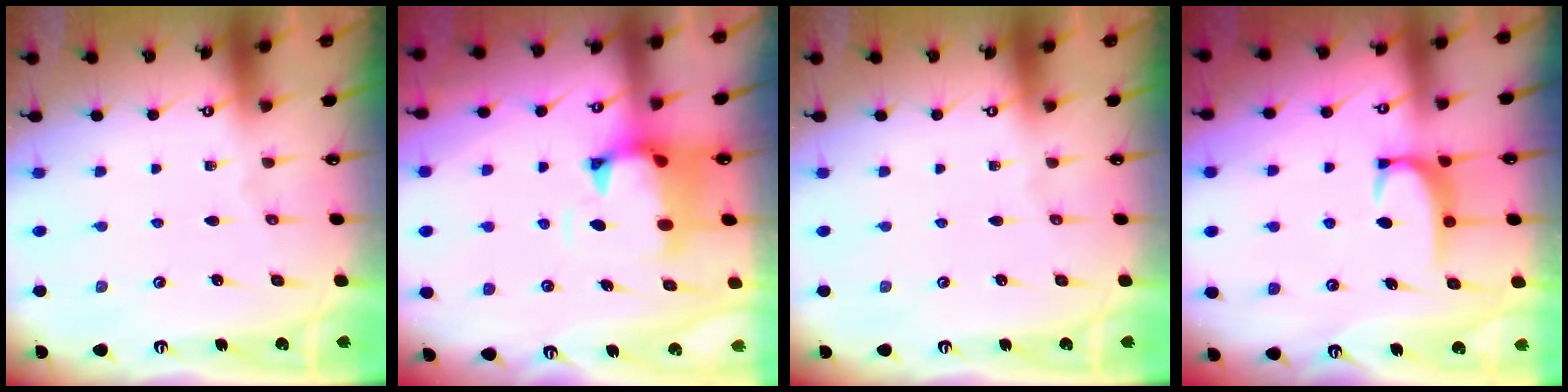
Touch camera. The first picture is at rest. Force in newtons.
{"total": 1.5, "press": 1.1, "slide": 1.1}
{"total": 0.0}
{"total": 2.6, "press": 2.6, "slide": 0.5}